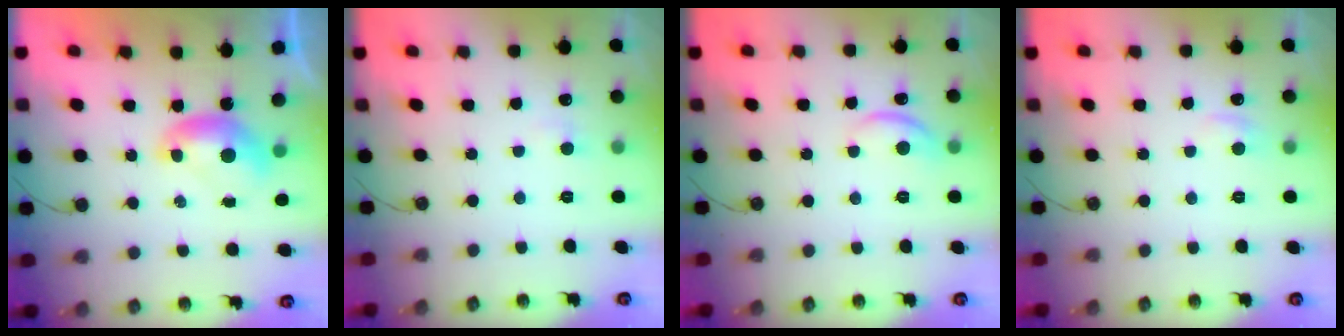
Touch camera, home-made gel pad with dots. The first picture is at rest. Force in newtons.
{"total": 1.7, "press": 1.5, "slide": 0.7}
{"total": 4.7, "press": 4.7, "slide": 0.5}
{"total": 0.8, "press": 0.2, "slide": 0.8}